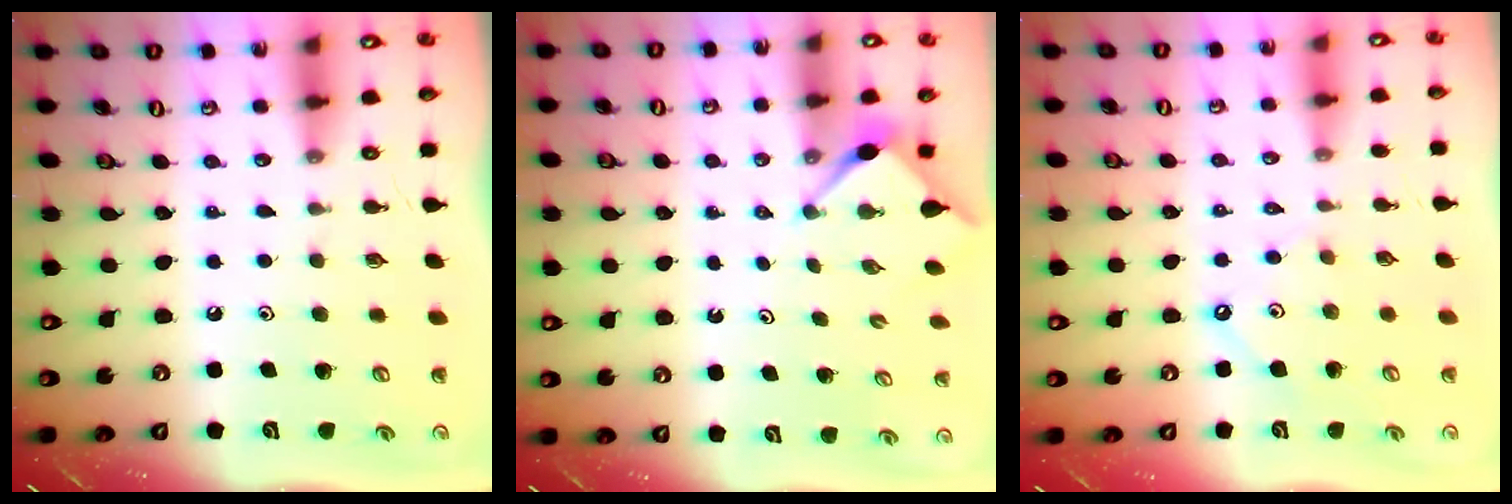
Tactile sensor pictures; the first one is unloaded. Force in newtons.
{"total": 2.8, "press": 2.8, "slide": 0.3}
{"total": 2.8, "press": 2.8, "slide": 0.5}